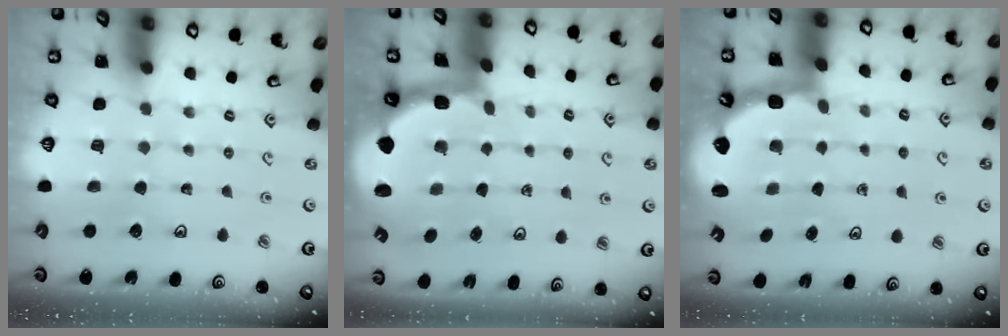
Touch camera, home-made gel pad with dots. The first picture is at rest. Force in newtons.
{"total": 2.0, "press": 1.8, "slide": 0.9}
{"total": 2.8, "press": 2.2, "slide": 1.8}